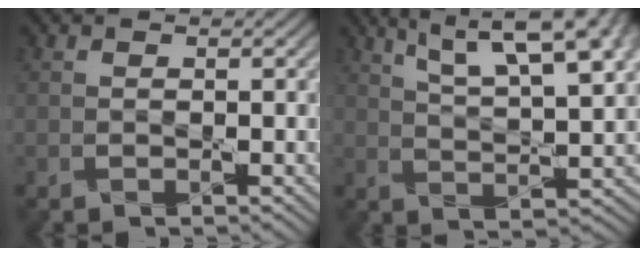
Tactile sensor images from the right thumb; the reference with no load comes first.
{"total": 13.2, "force": [7.7, 3.9, 10.0], "torque": [-0.166, 0.021, 0.106]}